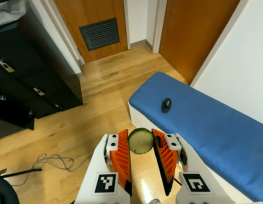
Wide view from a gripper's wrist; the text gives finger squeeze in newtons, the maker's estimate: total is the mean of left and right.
{"total": 9.4, "left": 9.6, "right": 9.2}